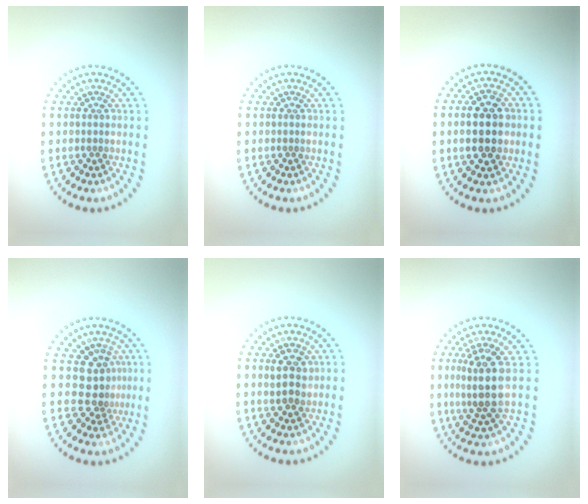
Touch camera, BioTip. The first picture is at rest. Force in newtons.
{"total": 0.0}
{"total": 5.0, "press": 5.0, "slide": 0.3}
{"total": 3.2, "press": 2.5, "slide": 2.0}
{"total": 2.2, "press": 2.2, "slide": 0.5}
{"total": 4.0, "press": 3.5, "slide": 1.9}